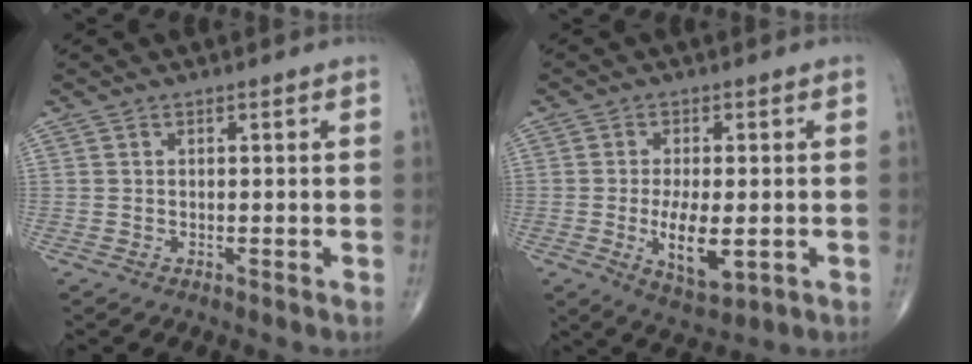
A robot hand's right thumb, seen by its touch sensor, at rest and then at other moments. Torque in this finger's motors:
{"motor_torque": [0.44, 0.52, 1.00, 0.26, 0.45]}